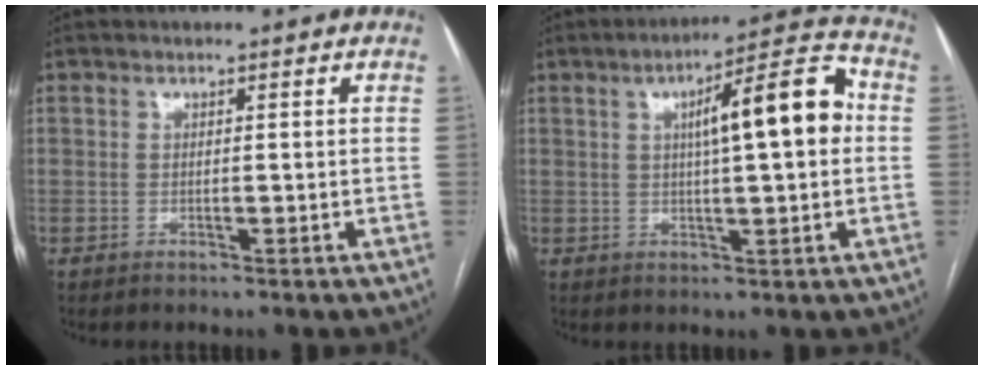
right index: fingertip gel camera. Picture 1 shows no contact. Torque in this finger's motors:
{"motor_torque": [0.60, 0.08, 0.28, 0.10]}